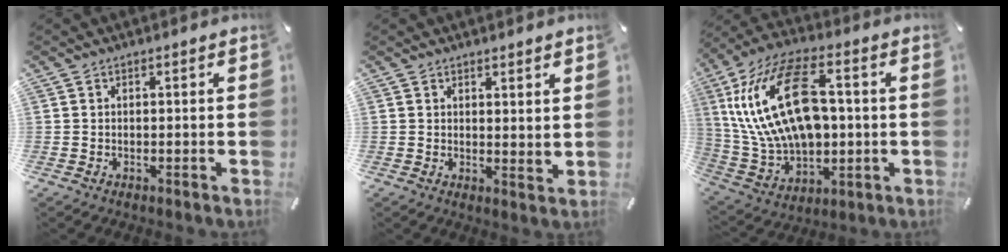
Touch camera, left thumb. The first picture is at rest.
{"total": 2.4, "force": [2.2, 0.8, 0.1], "torque": [0.011, -0.017, 0.040]}
{"total": 23.9, "force": [3.8, 15.1, 18.2], "torque": [-0.379, 0.006, 0.064]}